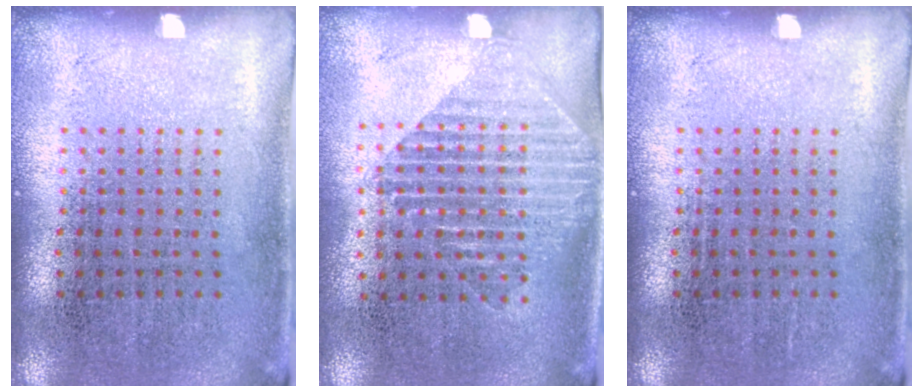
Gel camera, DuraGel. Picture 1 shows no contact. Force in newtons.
{"total": 1.6, "press": 1.3, "slide": 0.8}
{"total": 0.0}